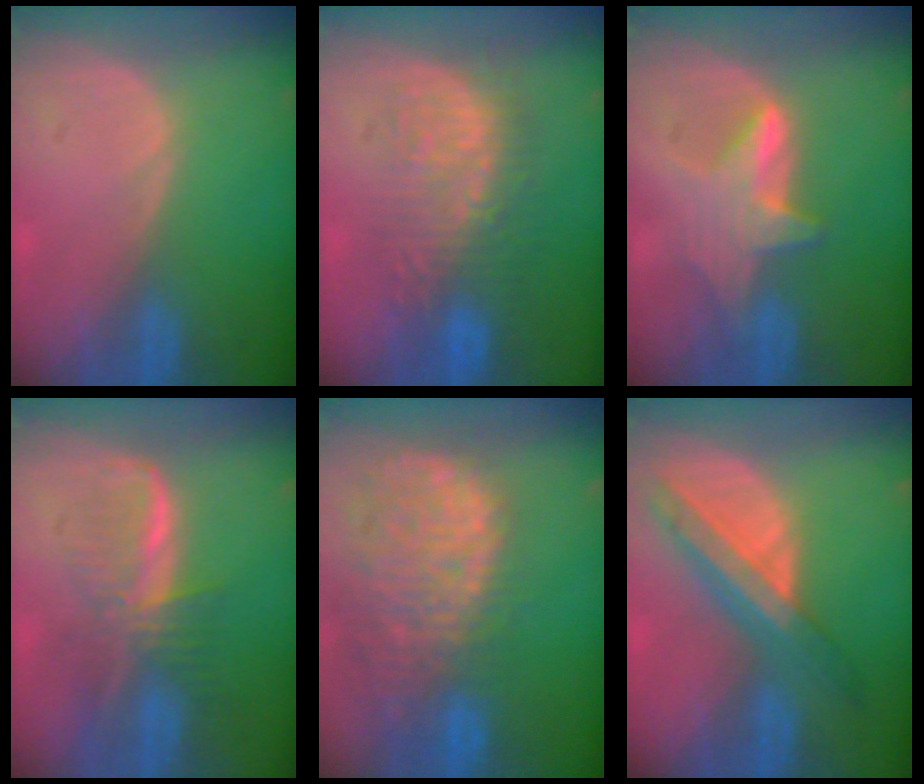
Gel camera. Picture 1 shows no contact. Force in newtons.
{"total": 9.1, "press": 9.0, "slide": 1.7}
{"total": 5.9, "press": 5.8, "slide": 0.8}
{"total": 6.9, "press": 6.4, "slide": 2.7}
{"total": 14.4, "press": 11.8, "slide": 8.2}
{"total": 8.4, "press": 7.2, "slide": 4.4}